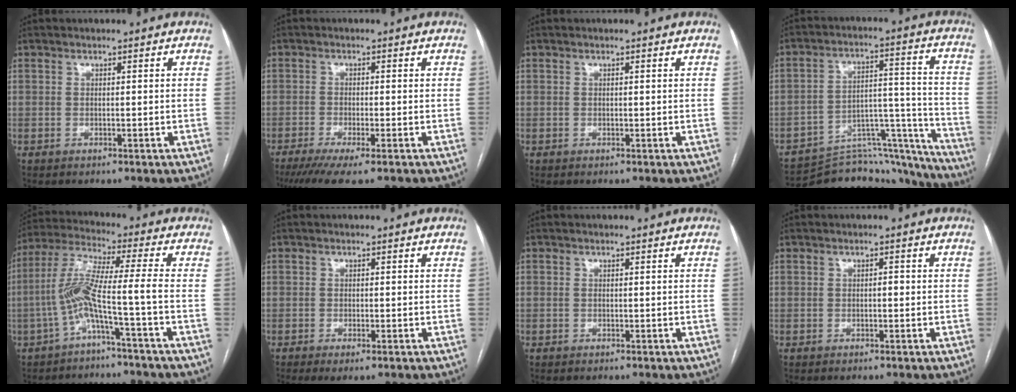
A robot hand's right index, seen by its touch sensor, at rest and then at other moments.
{"total": 6.6, "force": [-4.9, -0.1, 4.5], "torque": [-0.065, -0.014, -0.077]}
{"total": 0.0}
{"total": 20.8, "force": [-20.0, 4.7, 3.7], "torque": [-0.026, 0.053, -0.279]}
{"total": 8.2, "force": [-3.1, -1.4, 7.4], "torque": [-0.161, 0.026, -0.061]}
{"total": 2.5, "force": [-1.3, 0.3, 2.2], "torque": [-0.038, -0.009, -0.017]}
{"total": 0.0}
{"total": 0.8, "force": [-0.1, 0.3, 0.7], "torque": [-0.011, 0.003, 0.000]}